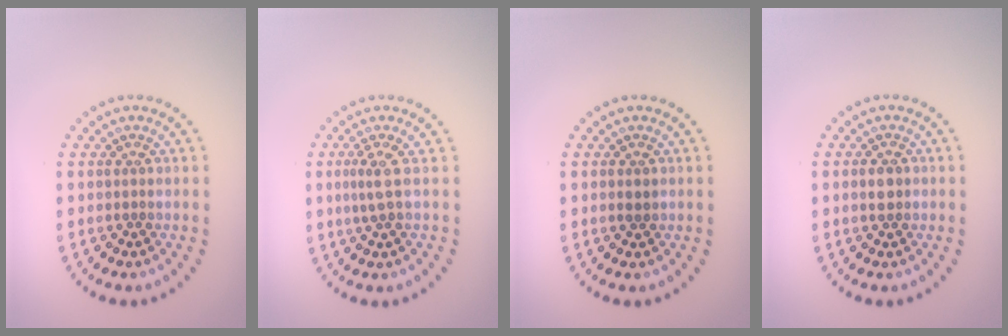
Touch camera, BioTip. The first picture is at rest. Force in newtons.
{"total": 1.6, "press": 1.1, "slide": 1.1}
{"total": 0.8, "press": 0.8, "slide": 0.1}
{"total": 1.5, "press": 1.5, "slide": 0.3}